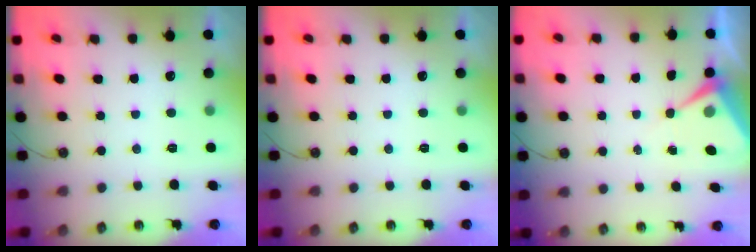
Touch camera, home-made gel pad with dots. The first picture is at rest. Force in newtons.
{"total": 0.0}
{"total": 6.3, "press": 6.3, "slide": 0.6}